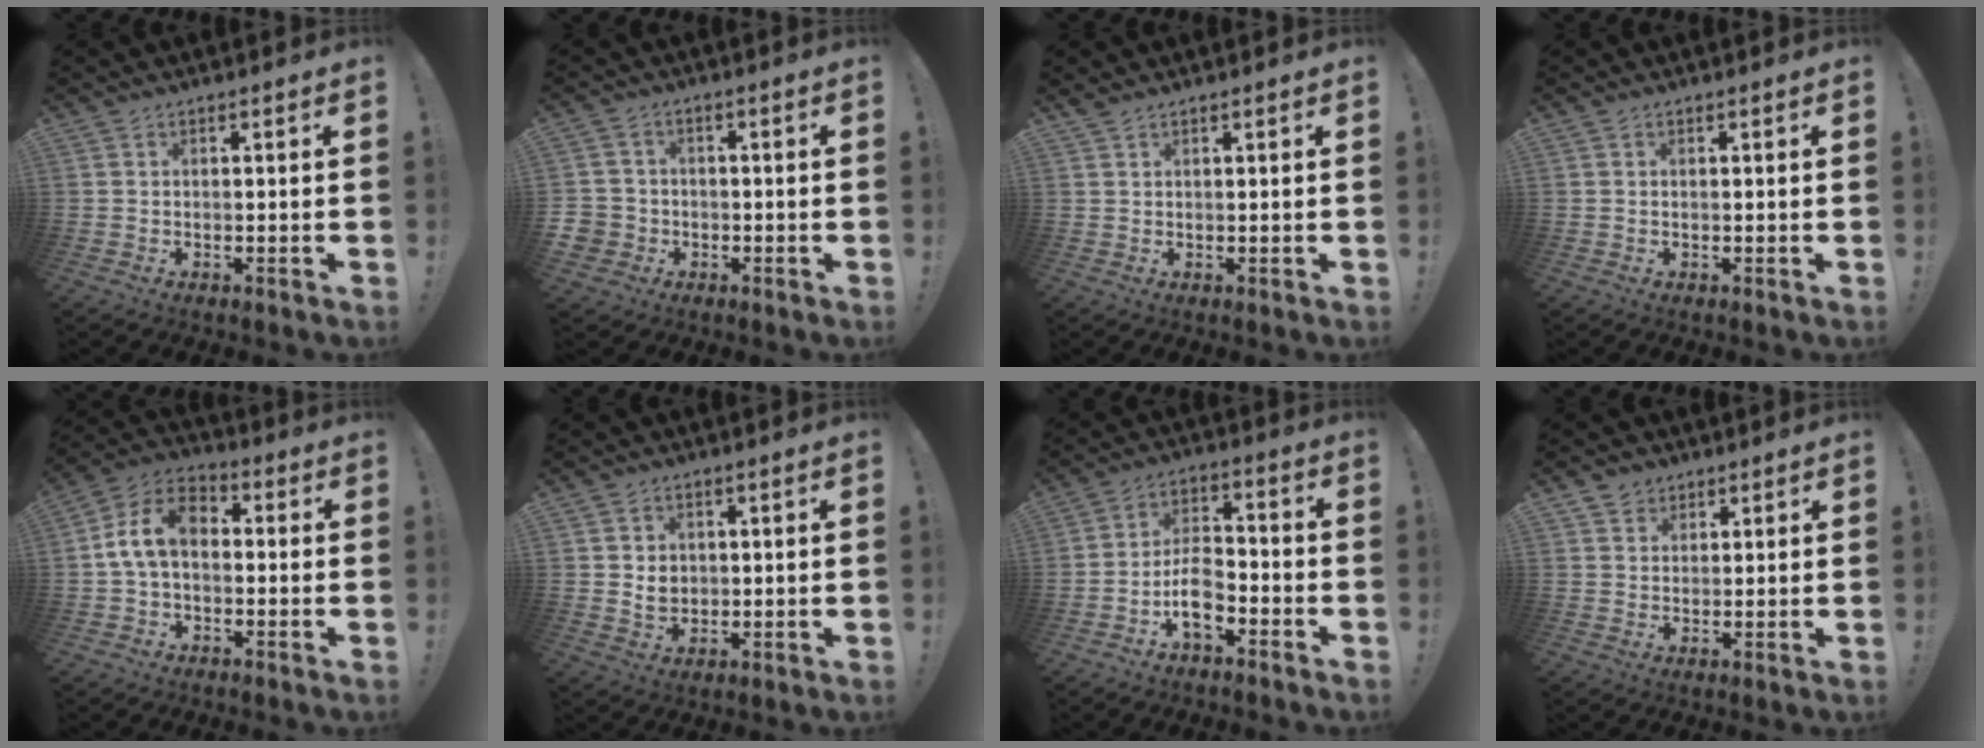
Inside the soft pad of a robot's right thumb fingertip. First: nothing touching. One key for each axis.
{"total": 4.9, "fx": -1.5, "fy": 4.5, "fz": 1.3, "tx": -0.035, "ty": 0.014, "tz": -0.028}
{"total": 1.4, "fx": 1.2, "fy": 0.5, "fz": 0.4, "tx": -0.003, "ty": -0.006, "tz": 0.021}
{"total": 0.0}
{"total": 10.7, "fx": 0.2, "fy": 7.0, "fz": 8.1, "tx": -0.149, "ty": 0.022, "tz": 0.010}
{"total": 4.4, "fx": 0.9, "fy": 3.9, "fz": 1.8, "tx": -0.022, "ty": -0.001, "tz": 0.016}
{"total": 9.2, "fx": -4.8, "fy": 5.6, "fz": 5.4, "tx": -0.096, "ty": 0.031, "tz": -0.084}
{"total": 3.5, "fx": 2.4, "fy": 2.6, "fz": -0.1, "tx": 0.007, "ty": -0.016, "tz": 0.043}